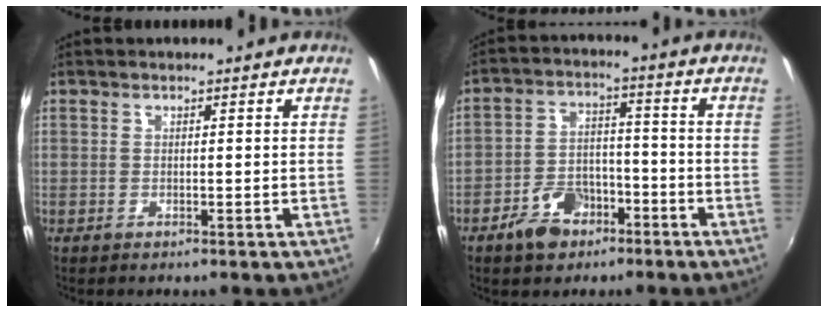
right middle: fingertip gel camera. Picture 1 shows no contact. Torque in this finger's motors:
{"motor_torque": [0.76, -0.70, 0.33, 0.08]}